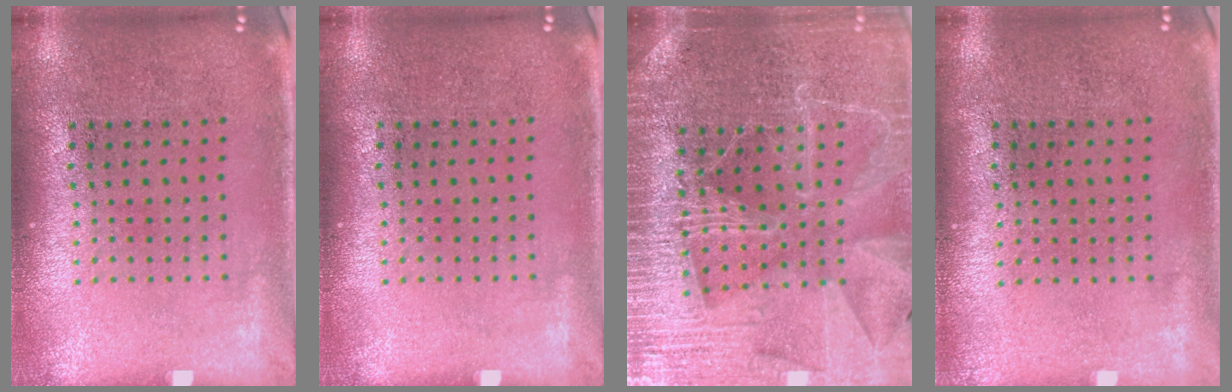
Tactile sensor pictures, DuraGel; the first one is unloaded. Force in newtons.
{"total": 0.0}
{"total": 4.1, "press": 3.9, "slide": 1.3}
{"total": 0.0}